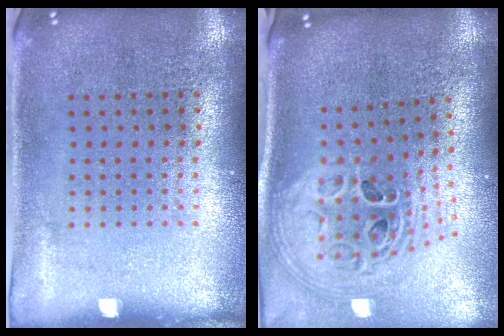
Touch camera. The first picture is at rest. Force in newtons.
{"total": 2.8, "press": 2.0, "slide": 1.9}